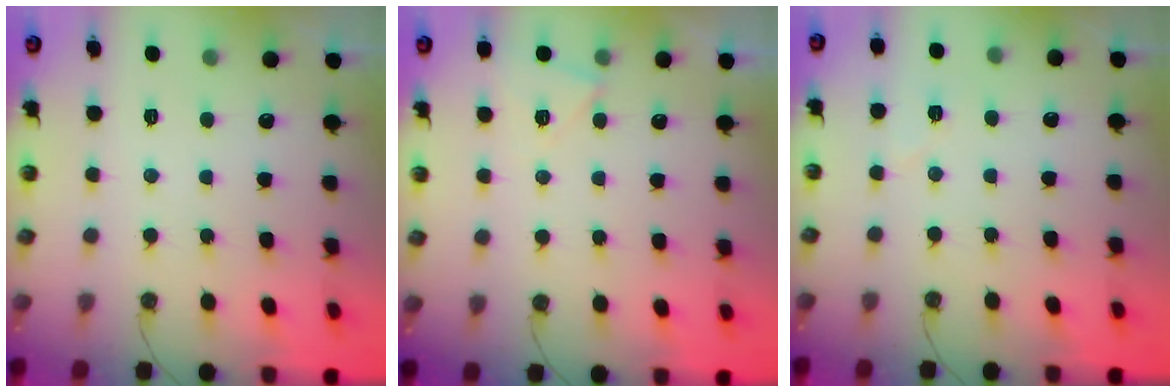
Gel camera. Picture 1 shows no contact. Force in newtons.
{"total": 4.5, "press": 4.3, "slide": 1.0}
{"total": 5.4, "press": 2.9, "slide": 4.5}